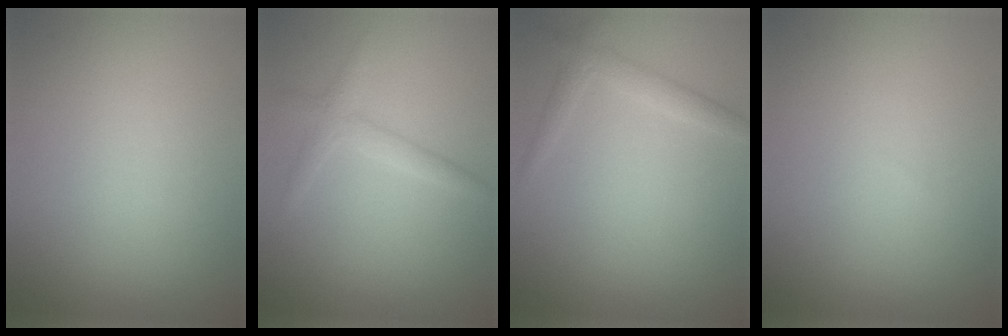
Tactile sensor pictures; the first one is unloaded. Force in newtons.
{"total": 1.8, "press": 1.8, "slide": 0.0}
{"total": 1.8, "press": 1.8, "slide": 0.0}
{"total": 0.0}